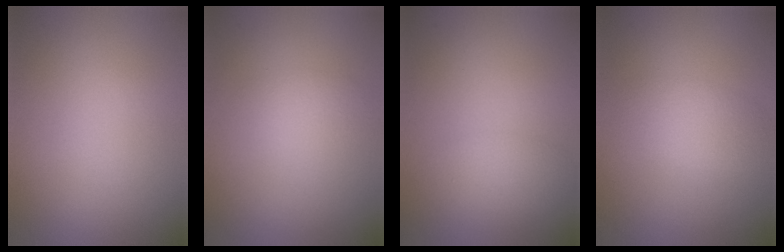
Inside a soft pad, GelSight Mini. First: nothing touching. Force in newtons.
{"total": 1.5, "press": 1.5, "slide": 0.0}
{"total": 1.7, "press": 1.7, "slide": 0.1}
{"total": 2.4, "press": 2.4, "slide": 0.2}